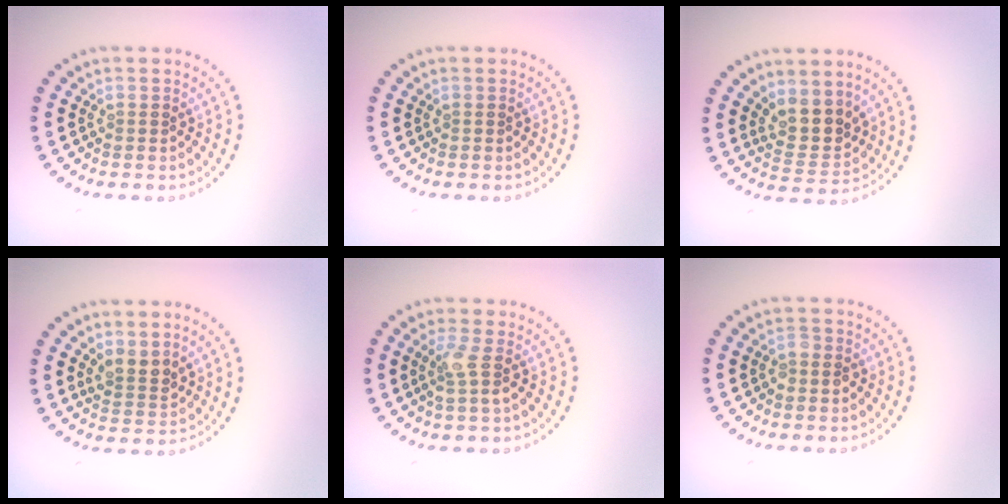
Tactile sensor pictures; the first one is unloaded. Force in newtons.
{"total": 0.0}
{"total": 3.5, "press": 3.0, "slide": 1.8}
{"total": 2.0, "press": 1.7, "slide": 1.1}
{"total": 2.0, "press": 1.5, "slide": 1.3}
{"total": 1.1, "press": 1.0, "slide": 0.5}